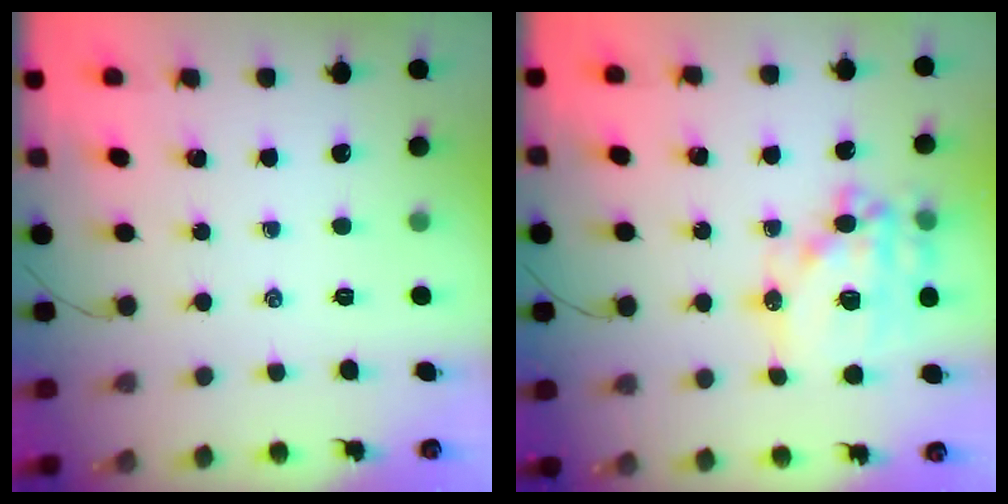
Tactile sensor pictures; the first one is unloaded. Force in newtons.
{"total": 19.8, "press": 19.4, "slide": 4.0}